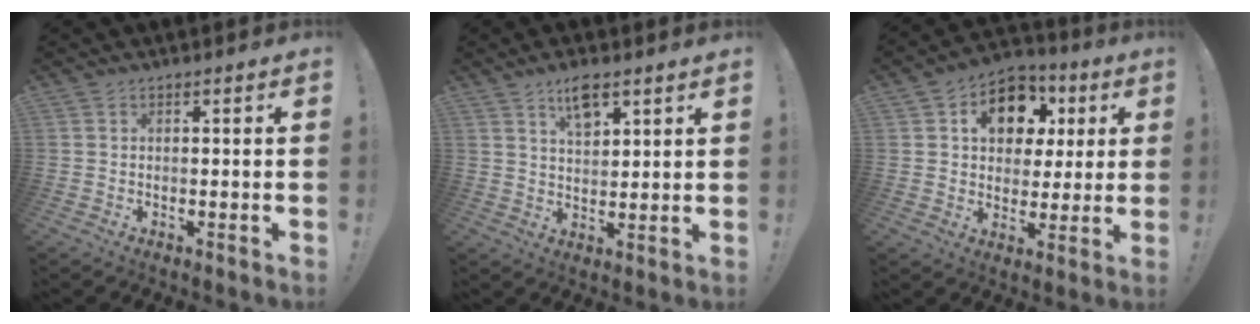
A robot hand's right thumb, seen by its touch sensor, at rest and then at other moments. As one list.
[{"total": 7.0, "force": [4.7, 2.6, 4.5], "torque": [-0.077, -0.019, 0.081]}, {"total": 14.1, "force": [5.1, 10.7, 7.8], "torque": [-0.097, -0.016, 0.095]}]